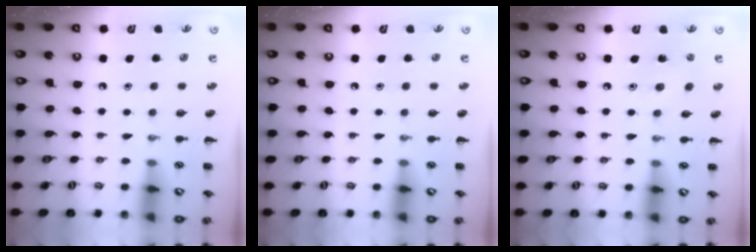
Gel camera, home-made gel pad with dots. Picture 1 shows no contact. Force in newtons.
{"total": 0.0}
{"total": 2.8, "press": 2.7, "slide": 0.8}